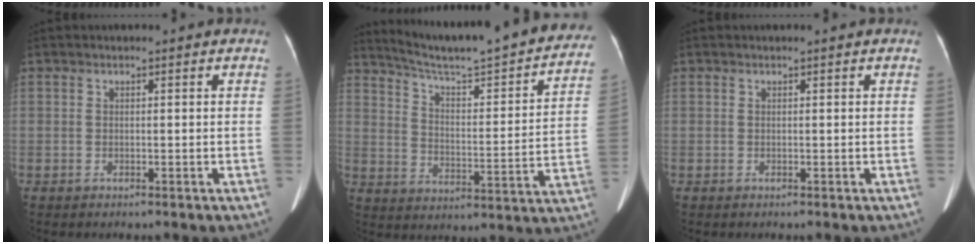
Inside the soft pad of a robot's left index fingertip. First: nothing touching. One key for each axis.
{"total": 28.2, "fx": 25.0, "fy": 2.7, "fz": 12.7, "tx": -0.193, "ty": -0.059, "tz": 0.326}
{"total": 0.0}